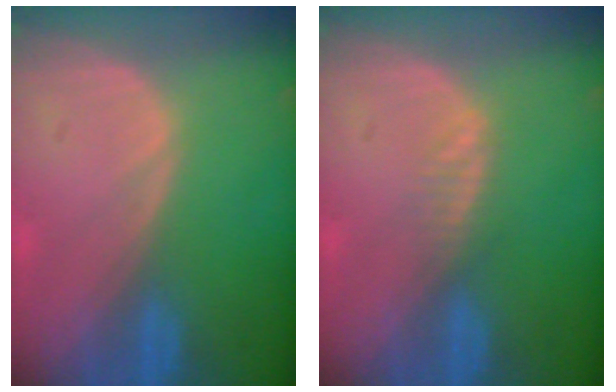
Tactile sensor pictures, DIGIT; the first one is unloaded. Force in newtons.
{"total": 1.6, "press": 1.6, "slide": 0.1}